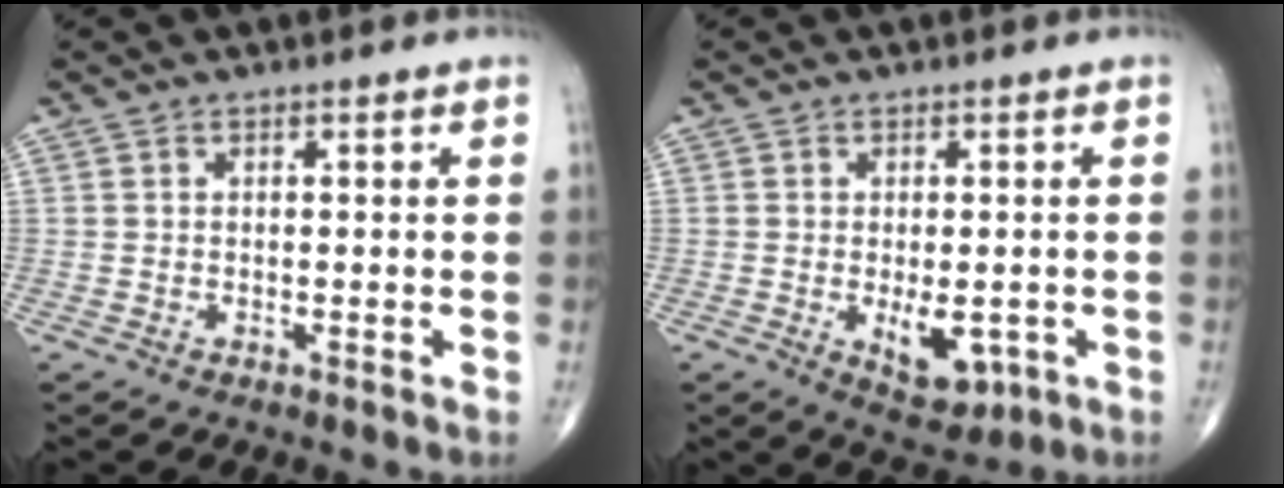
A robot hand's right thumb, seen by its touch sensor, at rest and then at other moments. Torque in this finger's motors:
{"motor_torque": [1.33, 2.01, 0.81, 0.09, 0.18]}